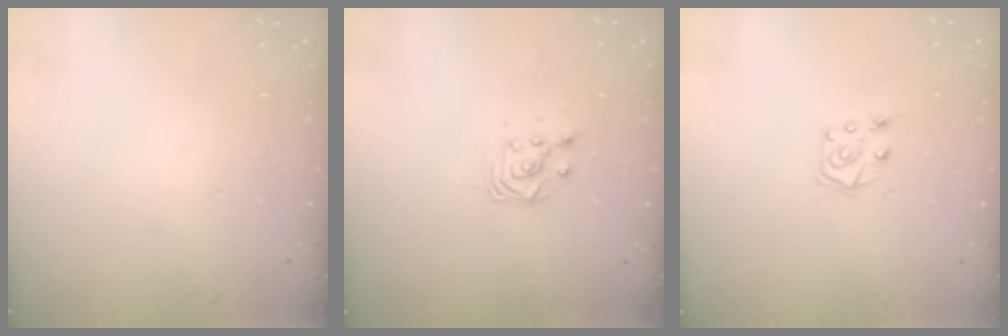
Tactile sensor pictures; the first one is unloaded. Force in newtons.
{"total": 2.9, "press": 2.9, "slide": 0.4}
{"total": 5.7, "press": 5.7, "slide": 0.5}